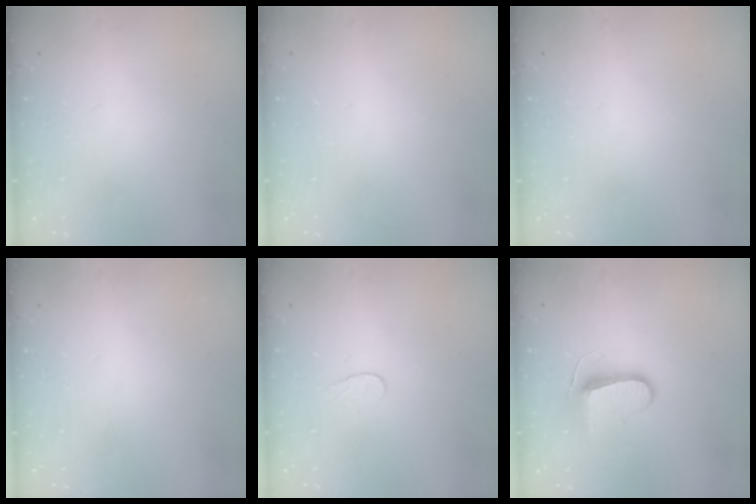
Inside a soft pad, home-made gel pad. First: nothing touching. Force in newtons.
{"total": 0.0}
{"total": 0.0}
{"total": 0.5, "press": 0.5, "slide": 0.1}
{"total": 3.8, "press": 3.8, "slide": 0.4}
{"total": 8.6, "press": 8.6, "slide": 0.5}